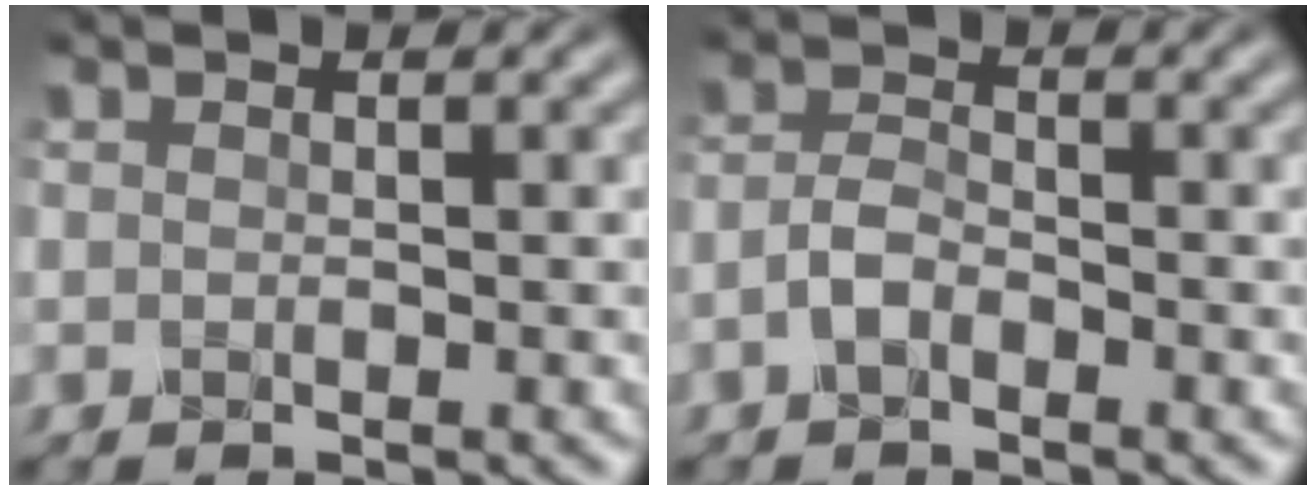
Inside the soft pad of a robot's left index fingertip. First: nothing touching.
{"total": 1.6, "force": [-1.0, 0.5, 1.1], "torque": [-0.028, 0.008, -0.024]}